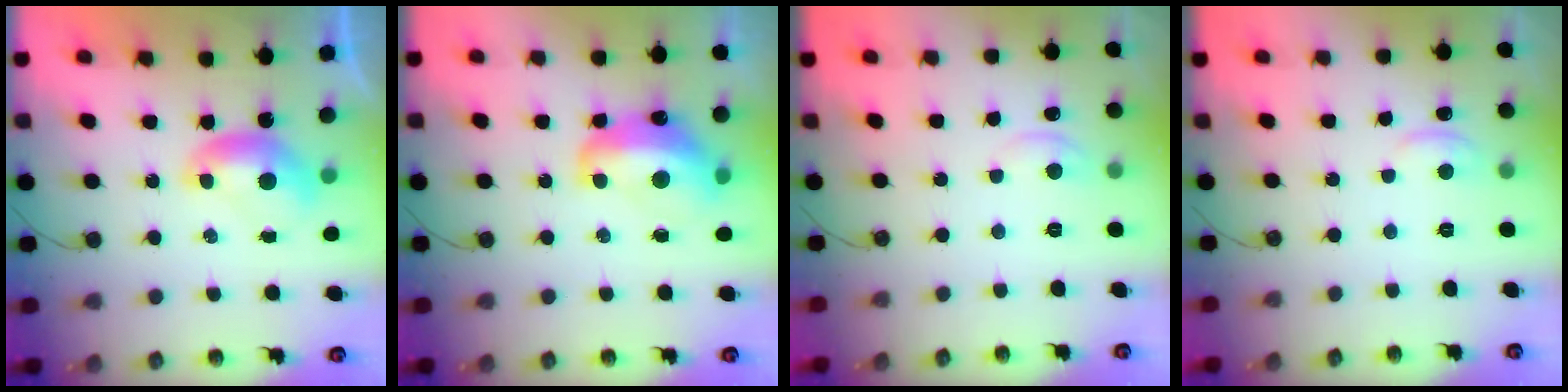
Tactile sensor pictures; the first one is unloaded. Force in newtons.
{"total": 7.3, "press": 7.2, "slide": 1.2}
{"total": 1.6, "press": 1.5, "slide": 0.3}
{"total": 2.0, "press": 1.9, "slide": 0.4}